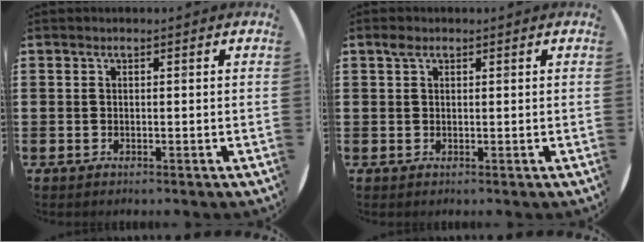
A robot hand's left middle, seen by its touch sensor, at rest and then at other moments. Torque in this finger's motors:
{"motor_torque": [0.62, -0.39, -0.13, -0.03]}